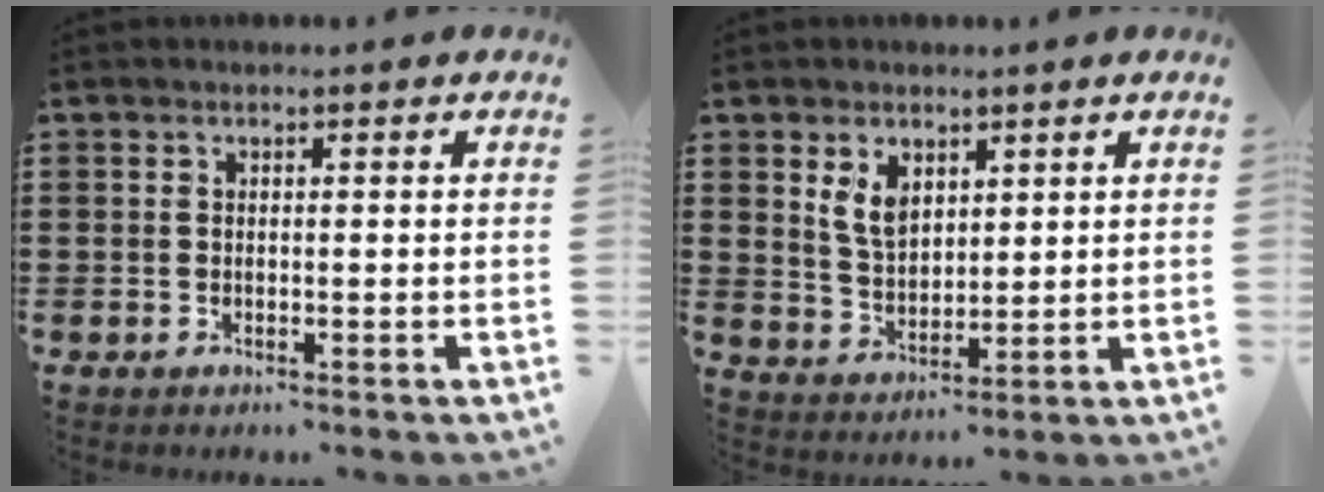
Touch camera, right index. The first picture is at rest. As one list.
[{"total": 5.0, "force": [2.5, 3.2, 3.0], "torque": [-0.069, 0.010, 0.046]}]